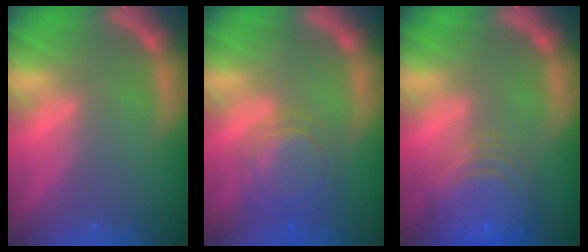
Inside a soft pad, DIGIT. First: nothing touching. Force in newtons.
{"total": 5.6}
{"total": 9.5}